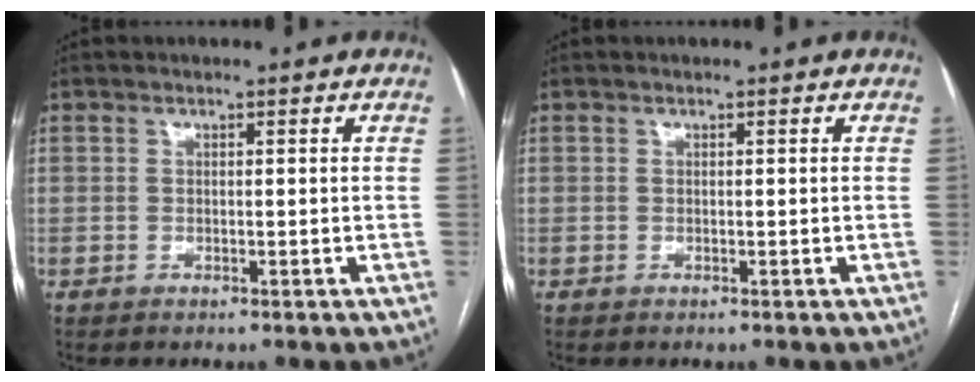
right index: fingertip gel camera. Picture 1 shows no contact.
{"total": 0.0}